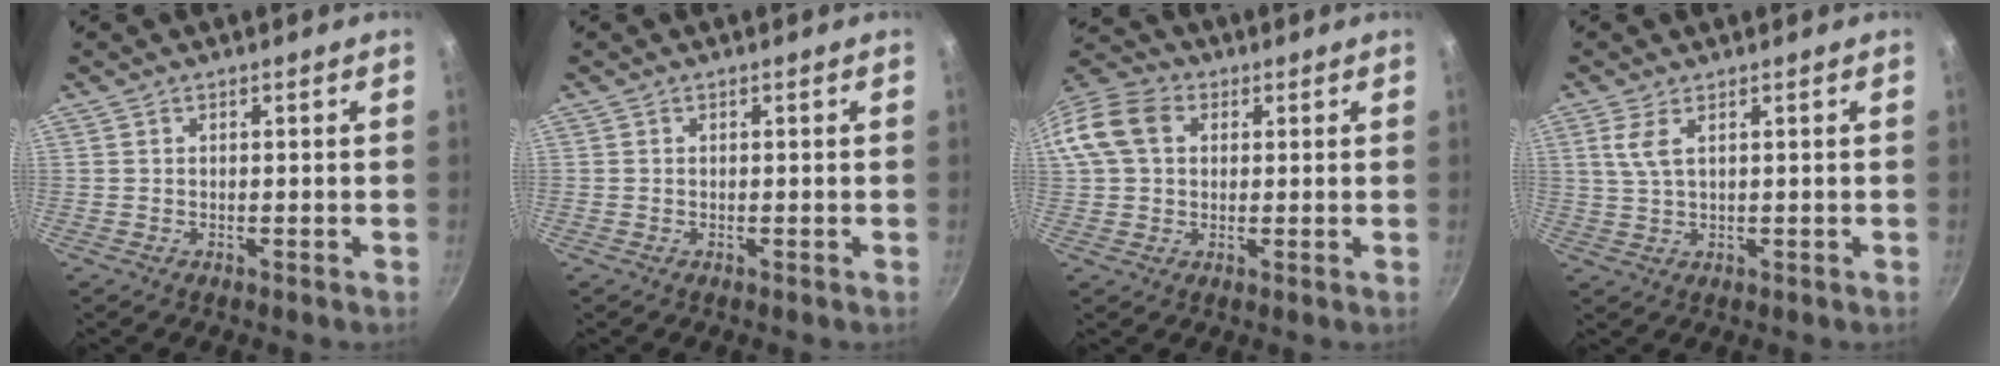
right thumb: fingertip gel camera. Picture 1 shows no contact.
{"total": 0.0}
{"total": 11.1, "force": [2.4, 8.5, 6.7], "torque": [-0.117, 0.021, 0.026]}
{"total": 3.8, "force": [1.5, 1.4, 3.2], "torque": [-0.068, -0.006, 0.032]}